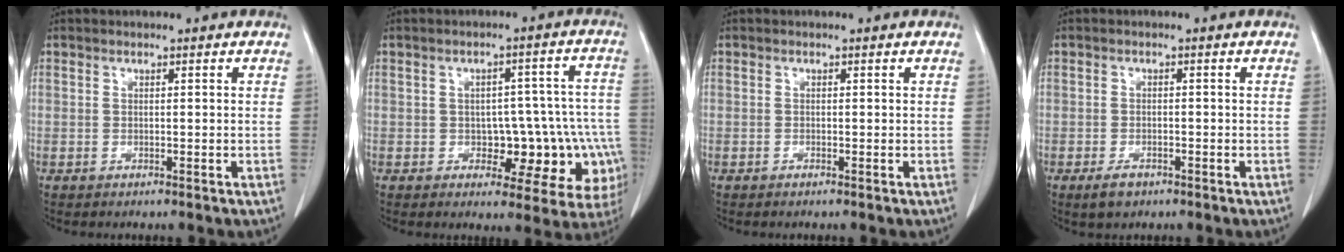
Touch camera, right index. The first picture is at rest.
{"total": 13.9, "force": [-4.5, 7.2, 11.0], "torque": [-0.075, 0.040, -0.045]}
{"total": 0.0}
{"total": 2.7, "force": [-1.7, 1.5, 1.5], "torque": [-0.029, -0.001, -0.021]}